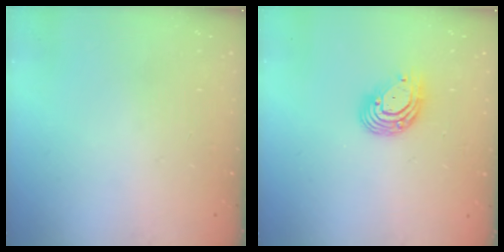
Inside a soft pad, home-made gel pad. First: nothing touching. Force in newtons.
{"total": 9.0, "press": 8.8, "slide": 1.9}